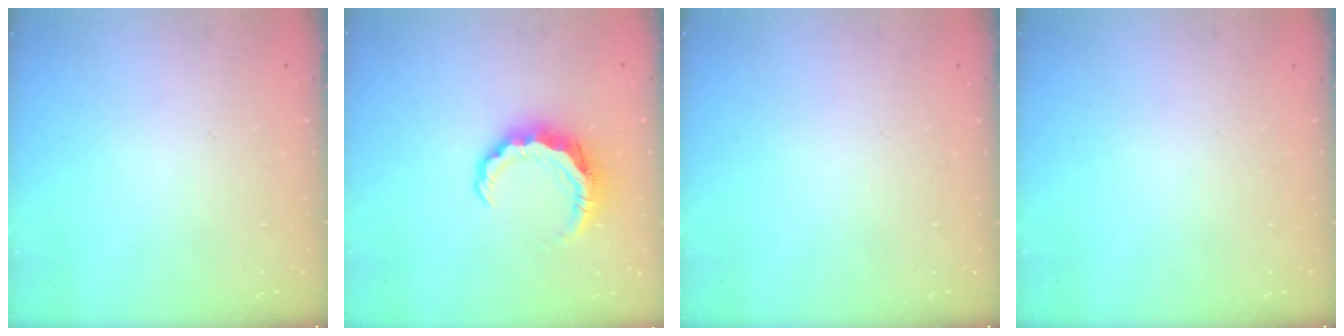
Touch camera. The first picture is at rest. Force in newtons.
{"total": 7.8, "press": 7.7, "slide": 1.0}
{"total": 0.0}
{"total": 0.0}